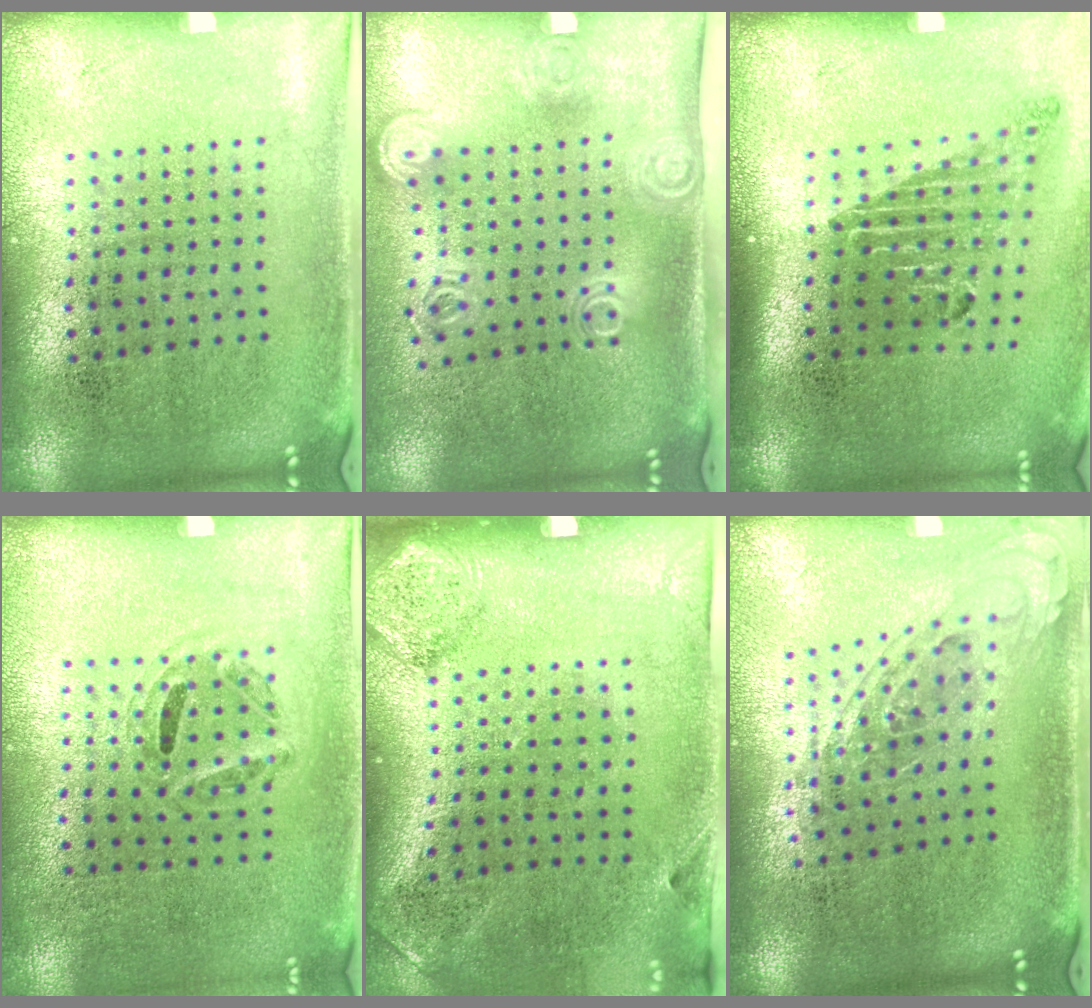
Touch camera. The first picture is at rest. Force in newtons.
{"total": 2.0, "press": 1.4, "slide": 1.4}
{"total": 1.8, "press": 1.2, "slide": 1.3}
{"total": 1.0, "press": 0.7, "slide": 0.8}
{"total": 1.9, "press": 1.1, "slide": 1.6}
{"total": 0.9, "press": 0.9, "slide": 0.3}